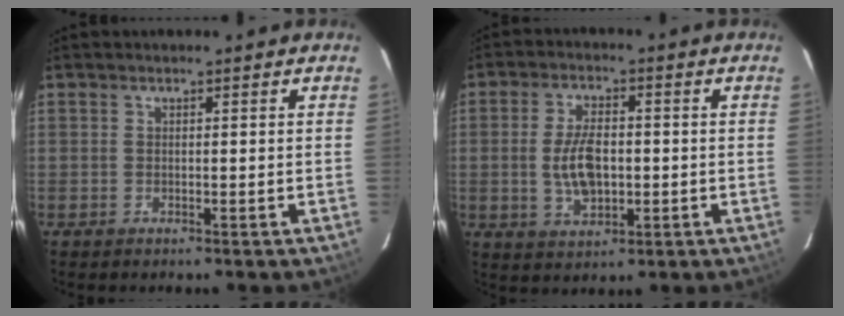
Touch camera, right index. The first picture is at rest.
{"total": 8.5, "force": [-0.7, 4.6, 7.1], "torque": [-0.139, 0.000, -0.007]}